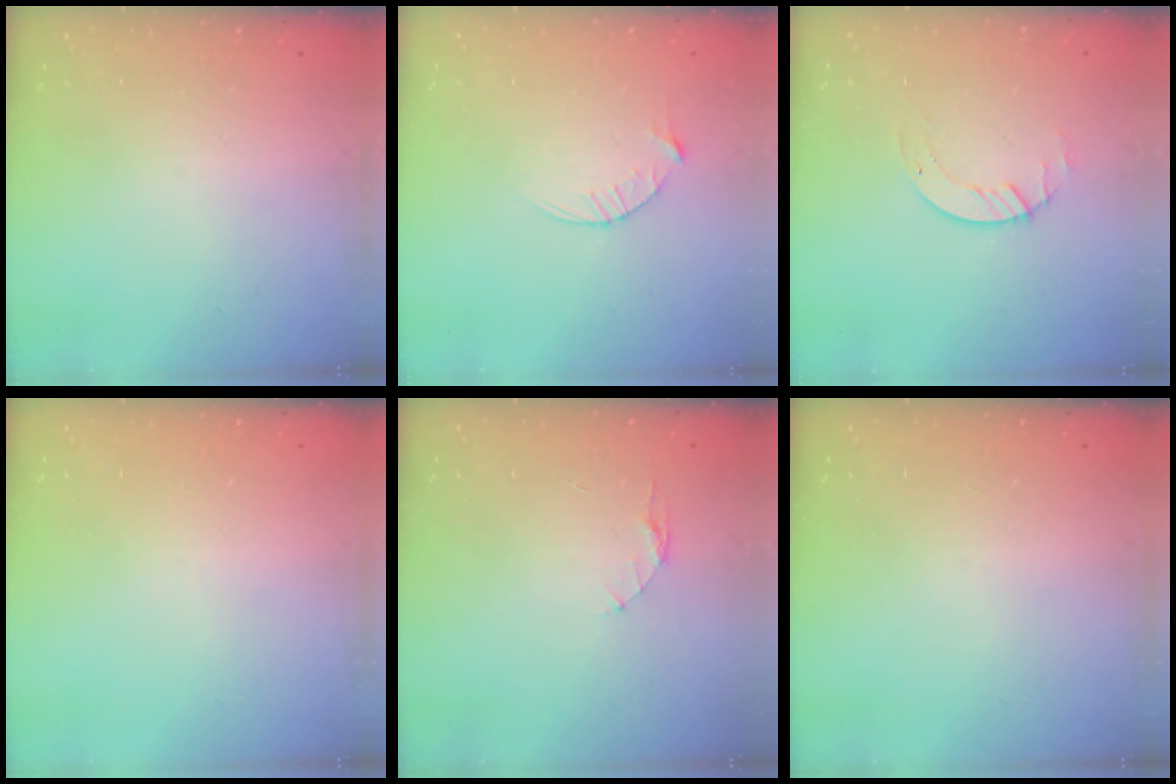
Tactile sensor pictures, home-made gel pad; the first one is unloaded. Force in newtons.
{"total": 3.6, "press": 3.5, "slide": 0.5}
{"total": 2.6, "press": 2.6, "slide": 0.3}
{"total": 0.0}
{"total": 3.5, "press": 3.5, "slide": 0.3}
{"total": 0.0}